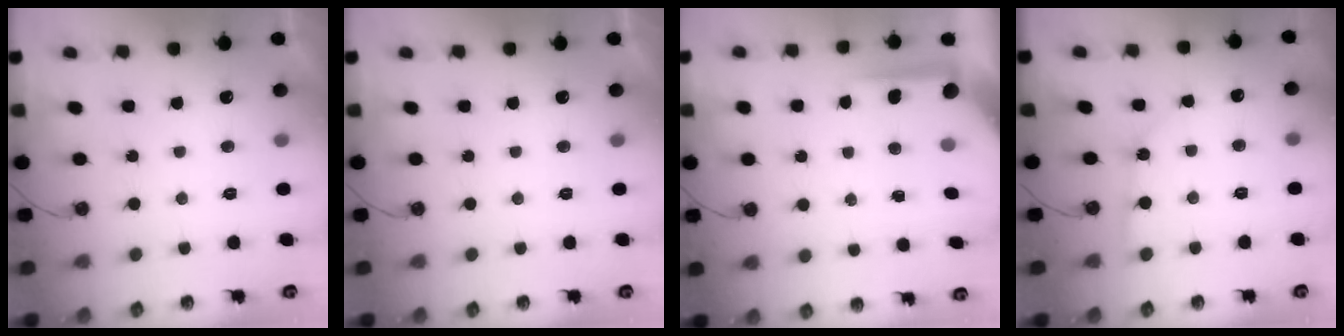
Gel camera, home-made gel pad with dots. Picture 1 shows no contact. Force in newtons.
{"total": 0.0}
{"total": 7.8, "press": 7.7, "slide": 0.6}
{"total": 2.5, "press": 2.5, "slide": 0.3}